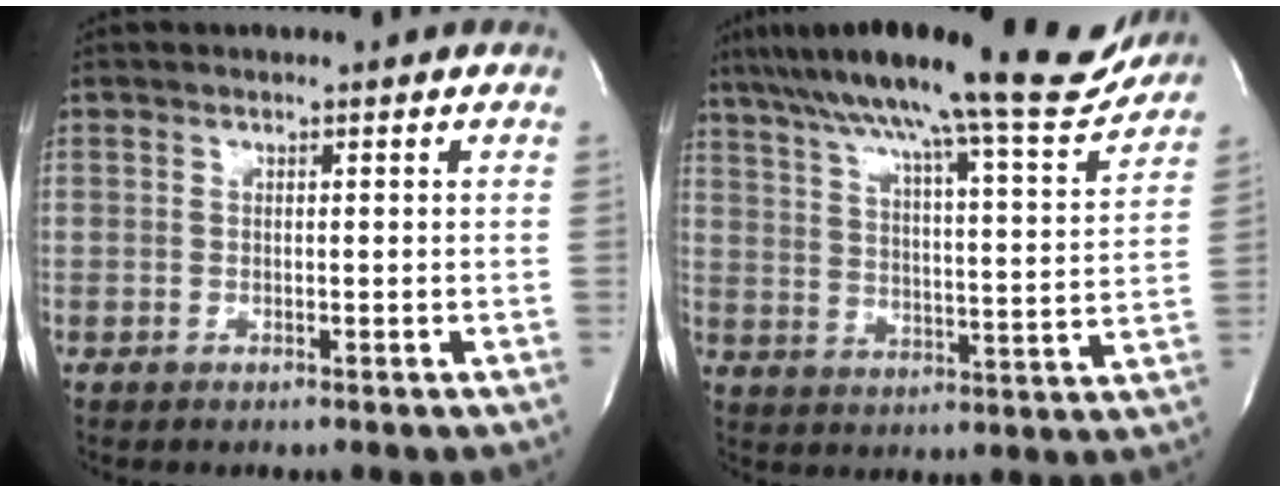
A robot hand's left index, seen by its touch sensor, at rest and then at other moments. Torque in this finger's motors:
{"motor_torque": [0.03, -0.07, 0.40, 0.21]}